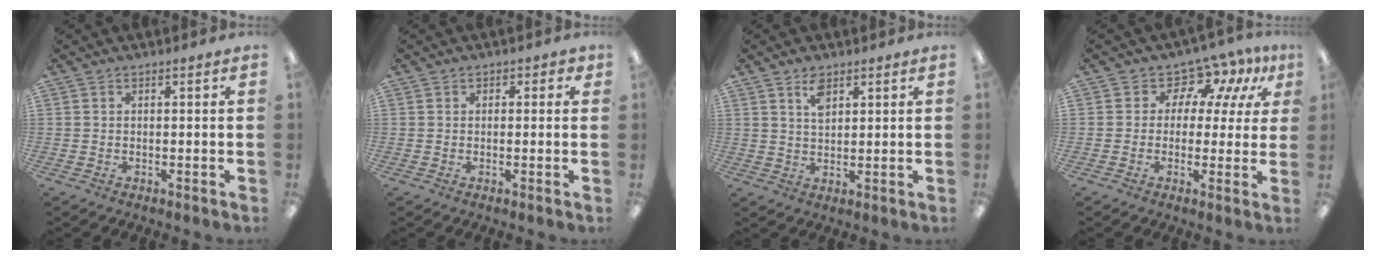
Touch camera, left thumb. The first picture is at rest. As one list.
[{"total": 1.2, "force": [0.3, 1.0, 0.6], "torque": [-0.003, 0.002, 0.003]}, {"total": 4.5, "force": [2.8, 2.4, 2.7], "torque": [-0.043, -0.003, 0.048]}, {"total": 7.9, "force": [5.4, 5.1, 2.7], "torque": [-0.055, -0.045, 0.100]}]